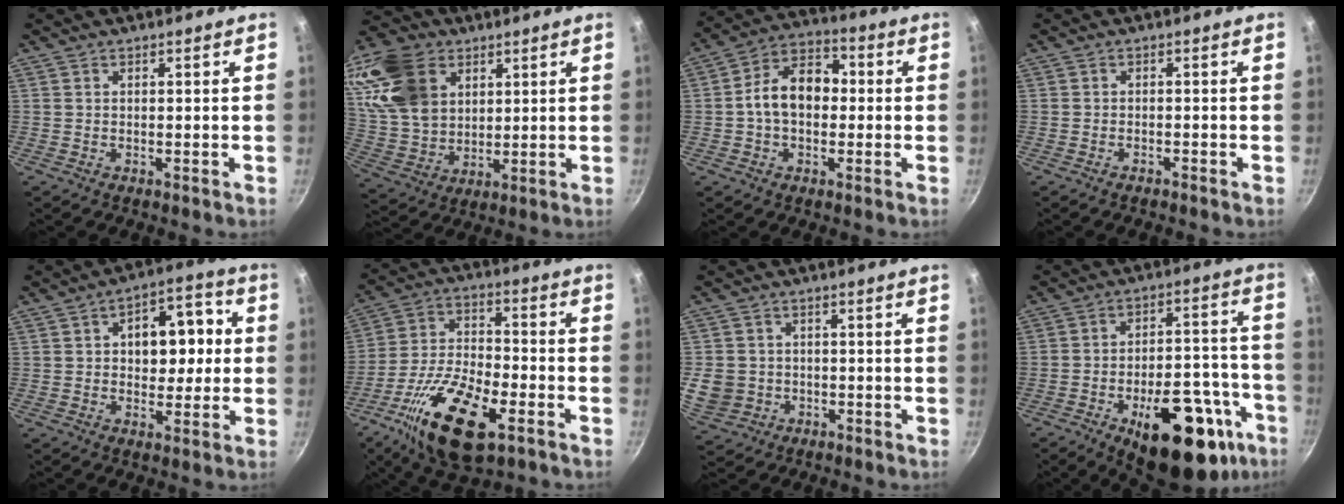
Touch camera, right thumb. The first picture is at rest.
{"total": 18.7, "force": [7.6, 13.1, 11.0], "torque": [-0.199, -0.016, 0.153]}
{"total": 11.4, "force": [-0.2, 8.1, 8.1], "torque": [-0.099, 0.037, -0.021]}
{"total": 0.9, "force": [-0.9, 0.2, 0.2], "torque": [-0.012, 0.012, -0.015]}
{"total": 11.9, "force": [1.2, 7.7, 9.0], "torque": [-0.082, 0.021, 0.010]}
{"total": 19.5, "force": [-9.1, 8.4, 15.1], "torque": [-0.270, 0.024, -0.170]}
{"total": 7.5, "force": [-1.3, 6.6, 3.2], "torque": [-0.055, 0.010, -0.018]}
{"total": 25.8, "force": [-12.6, 12.6, 18.6], "torque": [-0.184, 0.062, -0.162]}